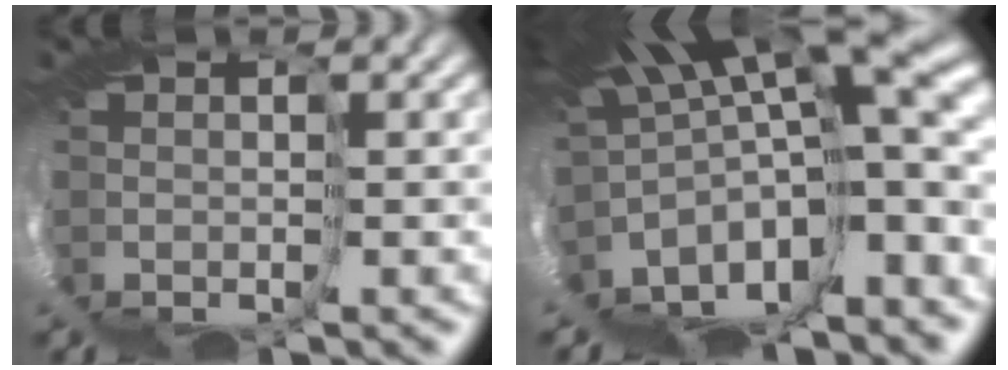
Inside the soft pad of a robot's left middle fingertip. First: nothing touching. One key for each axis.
{"total": 8.5, "fx": -1.5, "fy": 1.3, "fz": 8.3, "tx": -0.134, "ty": -0.023, "tz": -0.001}